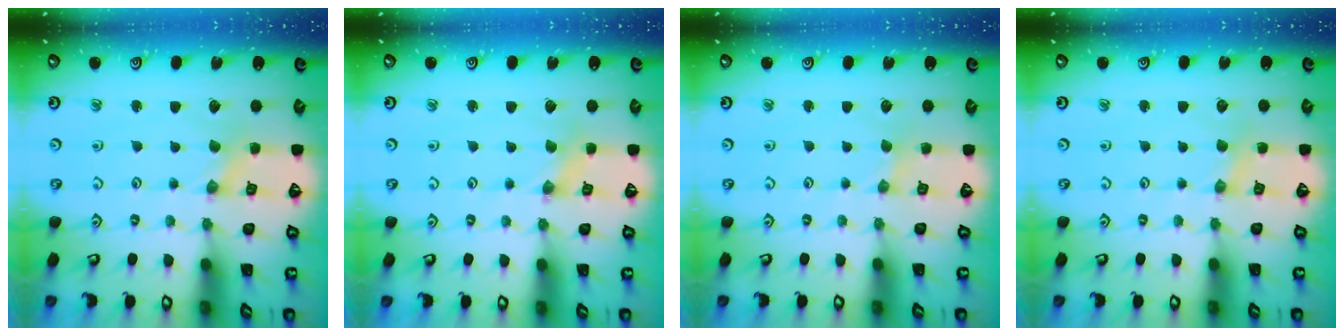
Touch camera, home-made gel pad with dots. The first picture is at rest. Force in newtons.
{"total": 0.0}
{"total": 0.0}
{"total": 2.0, "press": 2.0, "slide": 0.3}